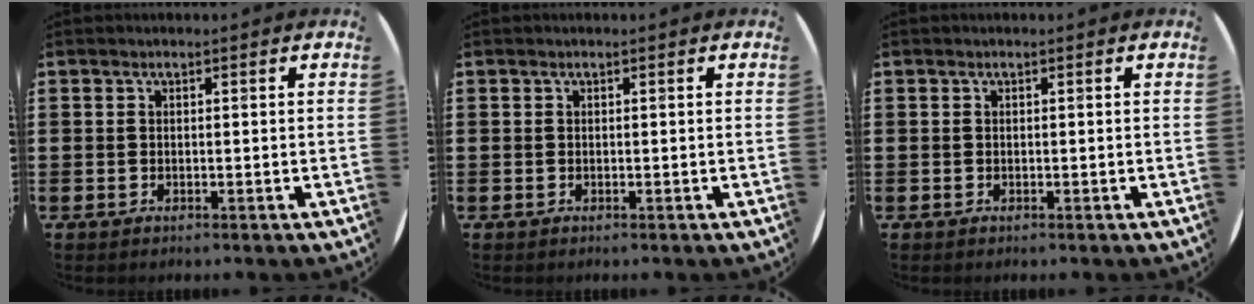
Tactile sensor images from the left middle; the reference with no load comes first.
{"total": 0.0}
{"total": 0.0}